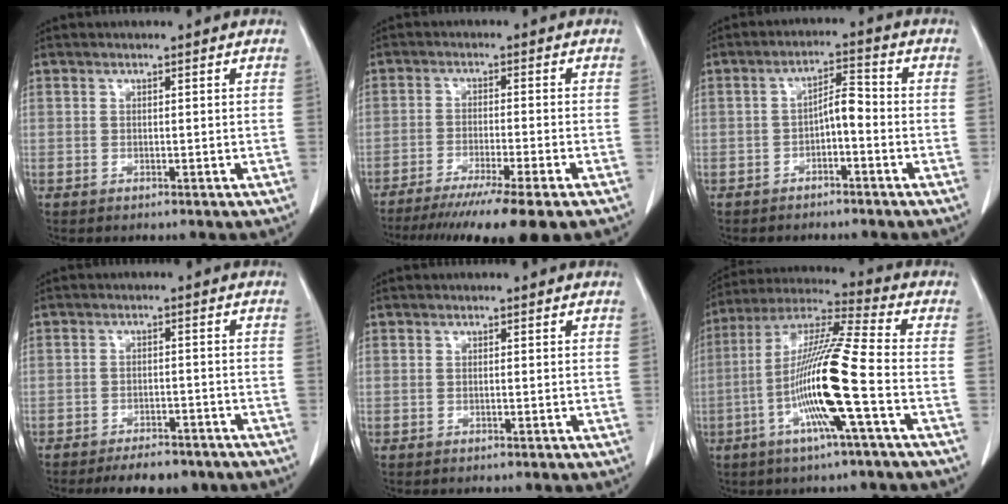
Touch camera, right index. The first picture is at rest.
{"total": 14.1, "force": [-11.0, -0.7, 8.8], "torque": [-0.119, -0.042, -0.171]}
{"total": 4.1, "force": [-1.3, 1.3, 3.7], "torque": [-0.065, 0.016, -0.022]}
{"total": 7.0, "force": [-5.7, 2.9, 2.9], "torque": [-0.033, 0.003, -0.078]}
{"total": 0.0}
{"total": 15.6, "force": [-4.4, -0.9, 14.9], "torque": [-0.293, -0.004, -0.093]}